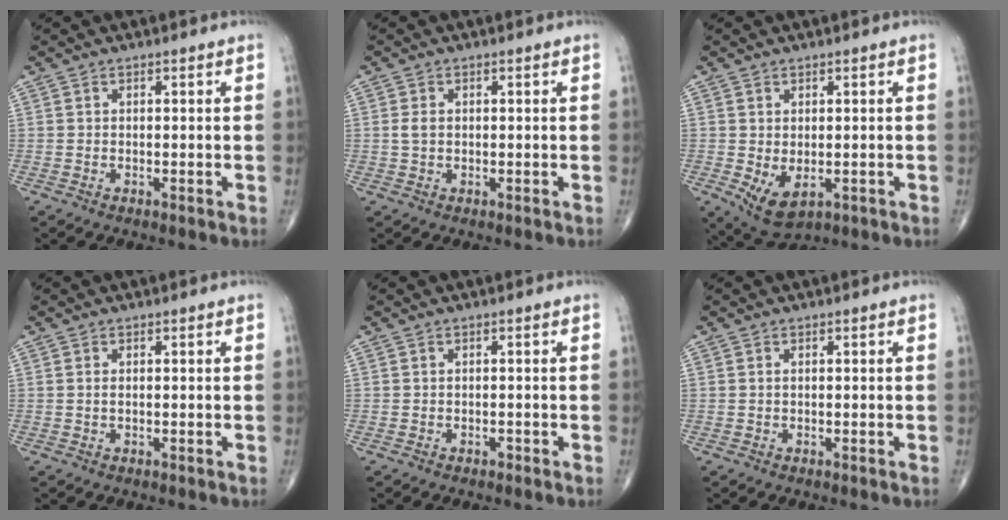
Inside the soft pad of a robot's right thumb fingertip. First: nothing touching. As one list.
[{"total": 1.8, "force": [0.1, 1.2, 1.3], "torque": [-0.028, 0.003, 0.002]}, {"total": 5.9, "force": [-1.1, 3.3, 4.7], "torque": [-0.075, -0.008, -0.003]}, {"total": 0.5, "force": [0.0, 0.2, 0.4], "torque": [-0.014, 0.001, 0.003]}, {"total": 0.6, "force": [-0.4, 0.3, 0.2], "torque": [-0.002, 0.000, -0.010]}, {"total": 0.0}]